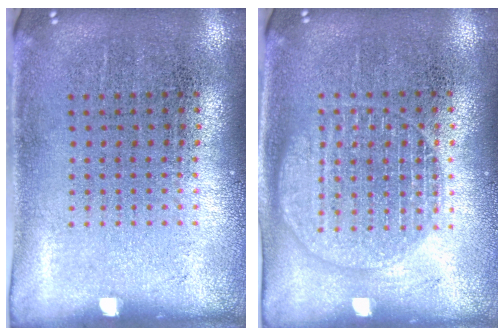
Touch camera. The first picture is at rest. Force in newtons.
{"total": 1.3, "press": 1.3, "slide": 0.1}